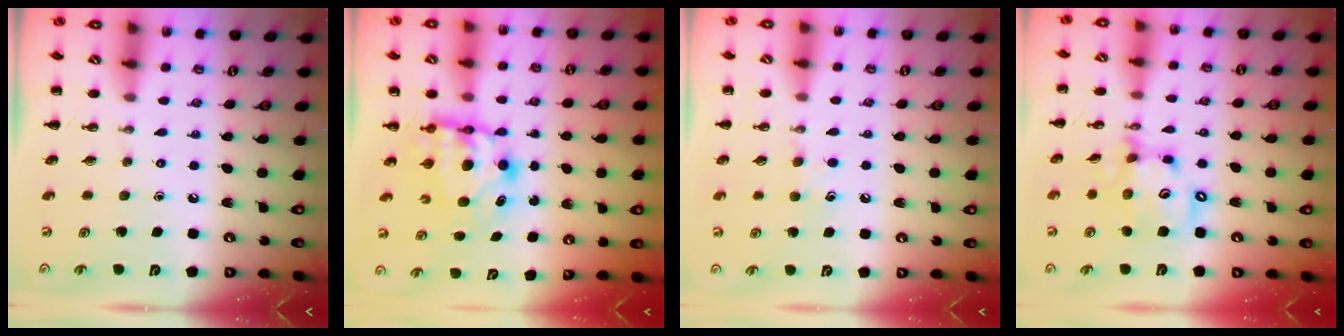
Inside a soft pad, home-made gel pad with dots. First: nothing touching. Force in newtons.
{"total": 6.6, "press": 6.4, "slide": 1.7}
{"total": 4.6, "press": 4.3, "slide": 1.5}
{"total": 14.4, "press": 14.0, "slide": 3.1}